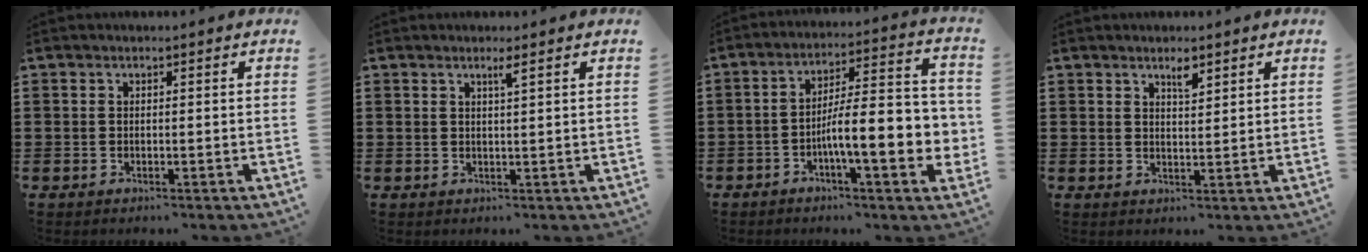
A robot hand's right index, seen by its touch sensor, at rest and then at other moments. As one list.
[{"total": 1.4, "force": [0.8, -0.2, 1.1], "torque": [-0.021, -0.003, 0.013]}, {"total": 11.1, "force": [-3.1, 3.0, 10.2], "torque": [-0.155, -0.015, -0.059]}, {"total": 2.3, "force": [1.7, 0.7, 1.4], "torque": [-0.014, -0.004, 0.026]}]